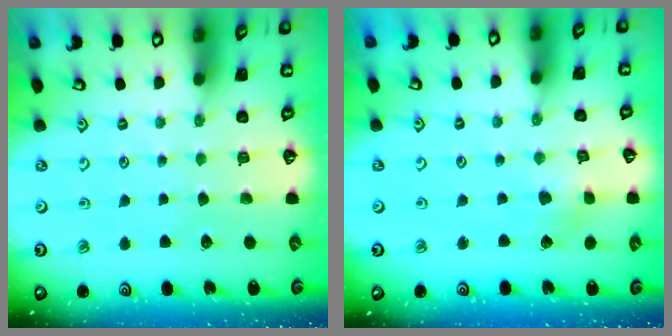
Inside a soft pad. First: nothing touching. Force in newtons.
{"total": 3.3, "press": 3.3, "slide": 0.6}